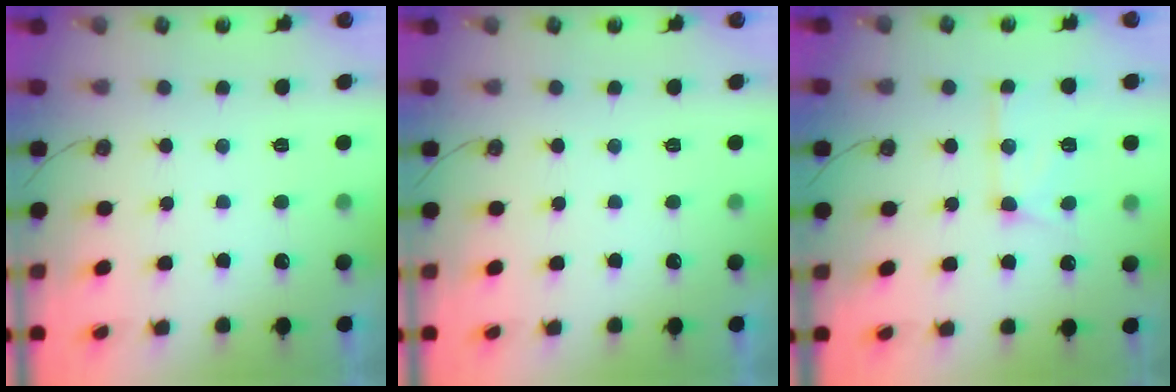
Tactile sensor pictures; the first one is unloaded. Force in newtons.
{"total": 0.0}
{"total": 11.8, "press": 11.8, "slide": 1.1}